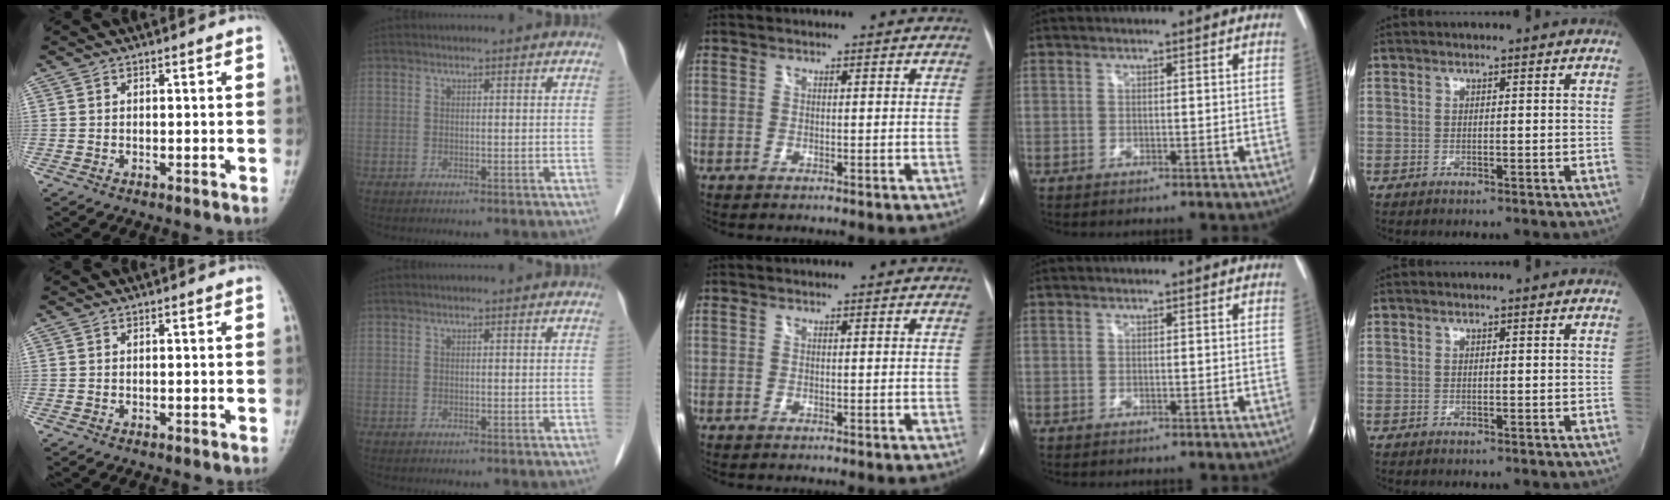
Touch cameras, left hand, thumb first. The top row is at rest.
{}